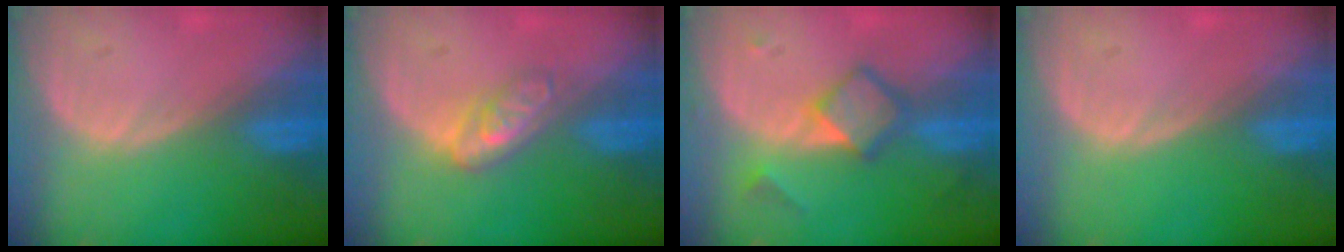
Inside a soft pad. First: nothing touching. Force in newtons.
{"total": 4.7, "press": 4.2, "slide": 2.2}
{"total": 5.1, "press": 5.1, "slide": 0.0}
{"total": 0.0}